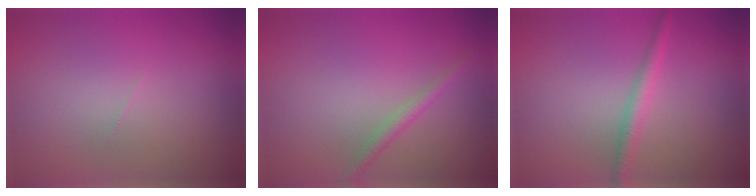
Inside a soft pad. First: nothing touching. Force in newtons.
{"total": 1.4, "press": 1.4, "slide": 0.1}
{"total": 2.1, "press": 2.1, "slide": 0.1}